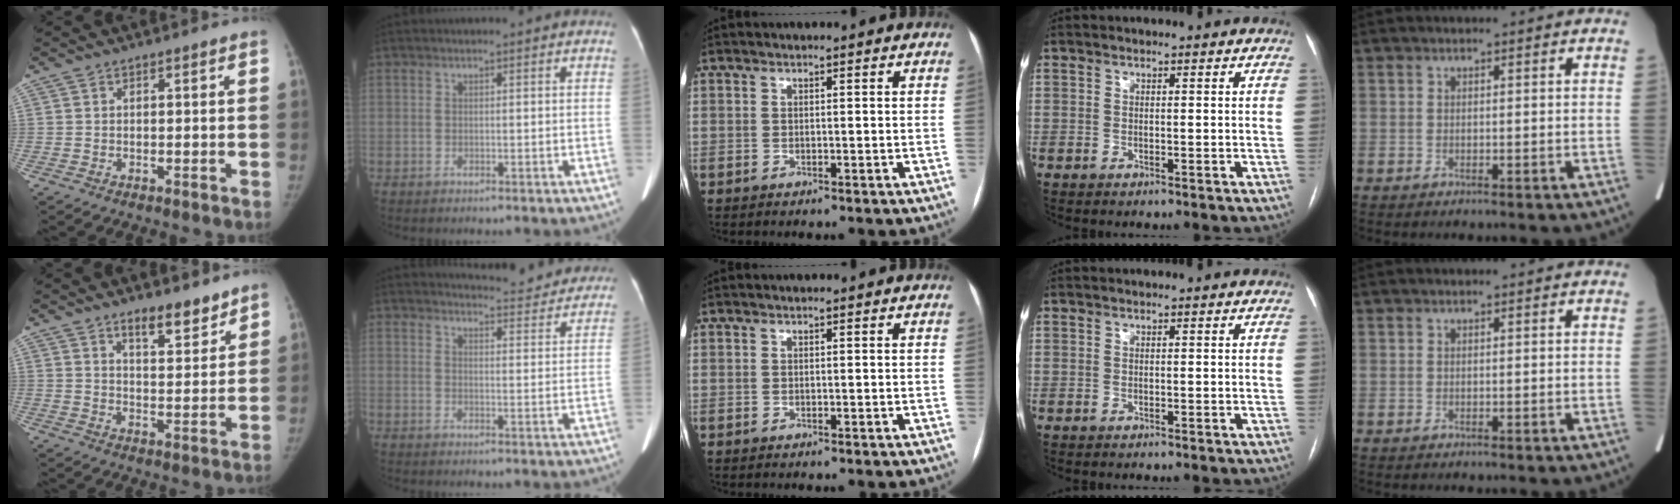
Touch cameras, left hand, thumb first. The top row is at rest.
{"thumb": {"total": 7.3, "force": [5.6, 2.6, 3.9], "torque": [-0.036, -0.042, 0.087]}, "index": {"total": 11.2, "force": [10.9, 1.8, 1.6], "torque": [-0.005, -0.014, 0.117]}}